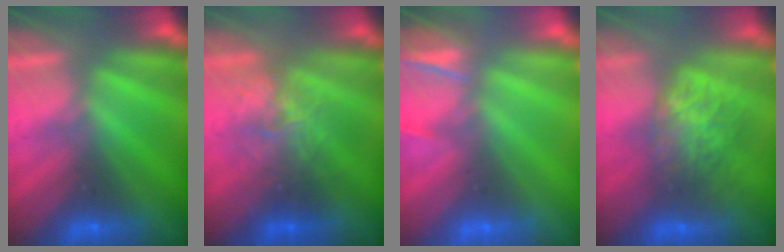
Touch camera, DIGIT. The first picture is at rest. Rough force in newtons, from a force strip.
{"total": 2.4}
{"total": 4.4}
{"total": 6.9}